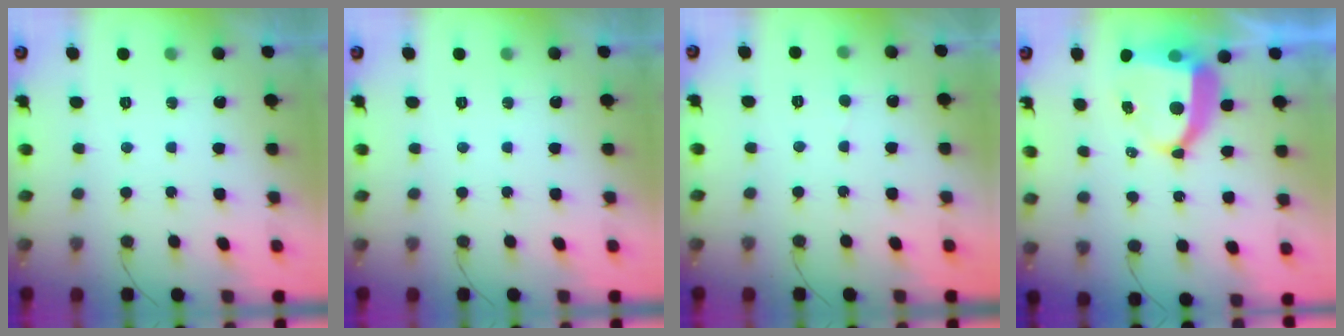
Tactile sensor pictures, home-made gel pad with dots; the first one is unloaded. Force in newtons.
{"total": 0.0}
{"total": 2.4, "press": 2.4, "slide": 0.3}
{"total": 9.8, "press": 9.7, "slide": 1.3}